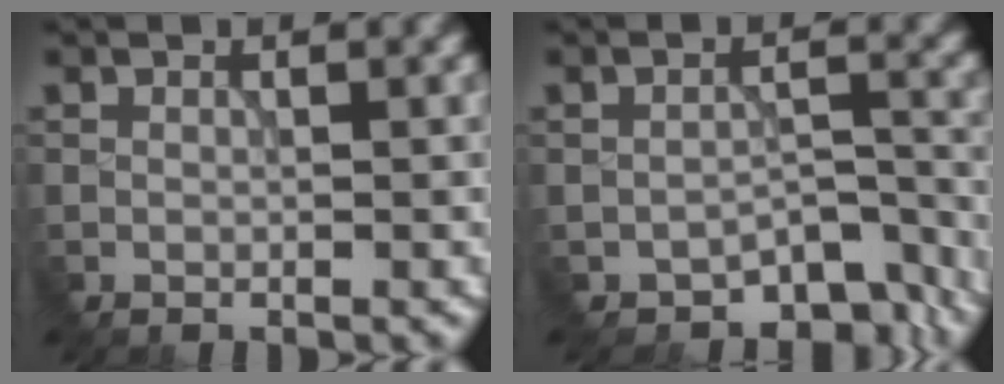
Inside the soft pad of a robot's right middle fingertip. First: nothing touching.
{"total": 4.6, "force": [-3.5, 2.2, 2.0], "torque": [-0.021, -0.008, -0.045]}